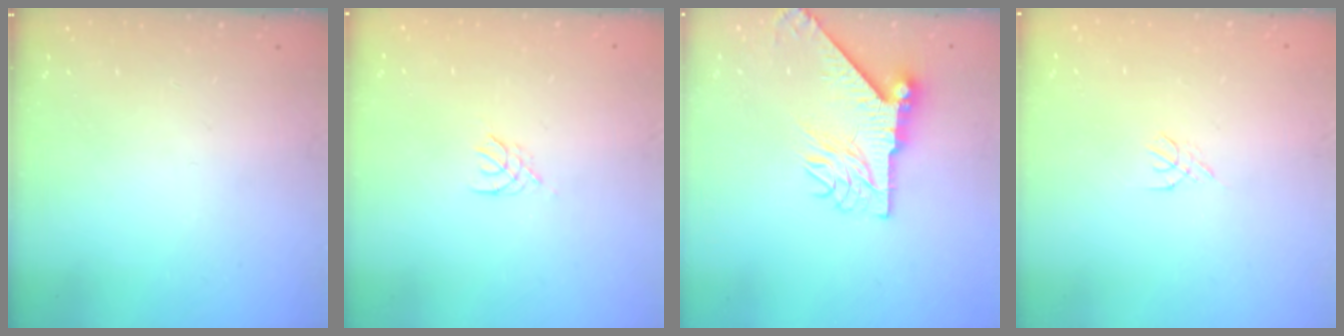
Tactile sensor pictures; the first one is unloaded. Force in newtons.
{"total": 2.0, "press": 1.9, "slide": 0.4}
{"total": 10.0, "press": 9.8, "slide": 1.6}
{"total": 1.8, "press": 1.7, "slide": 0.5}